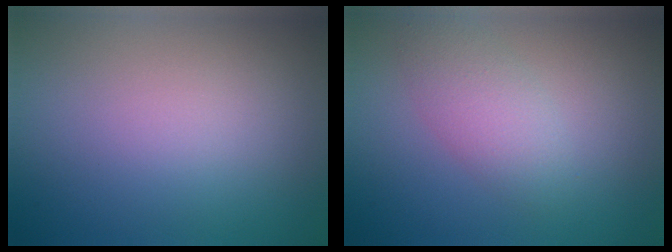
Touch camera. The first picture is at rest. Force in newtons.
{"total": 3.0, "press": 3.0, "slide": 0.0}